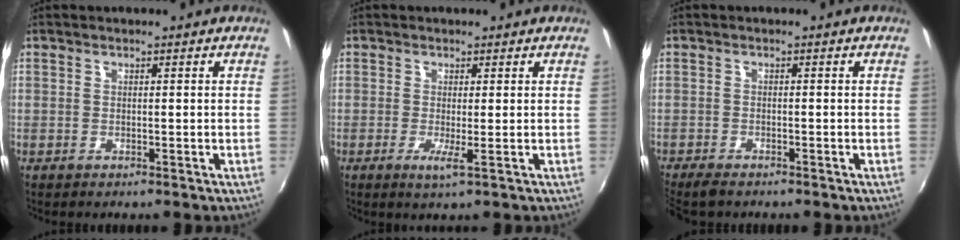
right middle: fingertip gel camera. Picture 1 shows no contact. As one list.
[{"total": 2.1, "force": [-0.4, -0.3, 2.1], "torque": [-0.045, -0.009, -0.012]}, {"total": 3.7, "force": [-3.3, 1.0, 1.5], "torque": [-0.042, -0.019, -0.063]}]